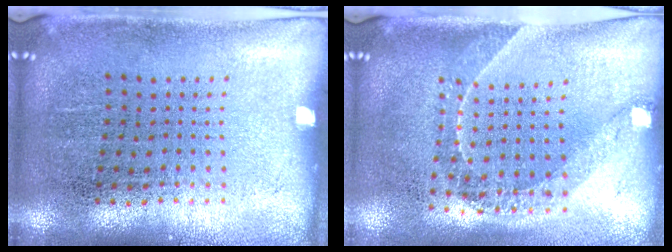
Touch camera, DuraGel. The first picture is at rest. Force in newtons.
{"total": 1.6, "press": 1.3, "slide": 0.9}